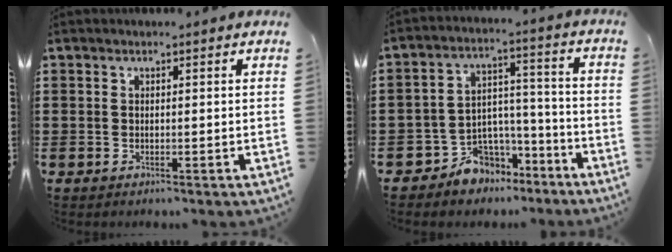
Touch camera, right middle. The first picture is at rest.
{"total": 6.7, "force": [-5.7, 3.5, 0.2], "torque": [-0.016, 0.017, -0.112]}